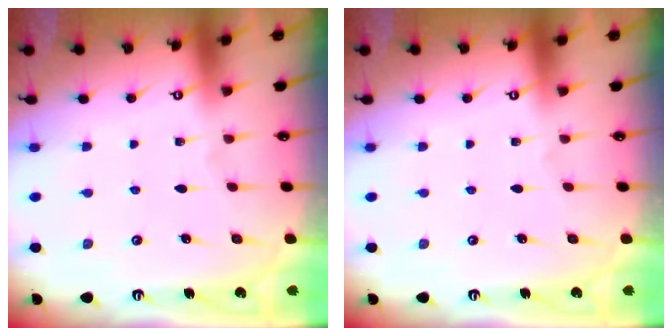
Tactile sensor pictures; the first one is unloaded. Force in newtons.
{"total": 0.0}